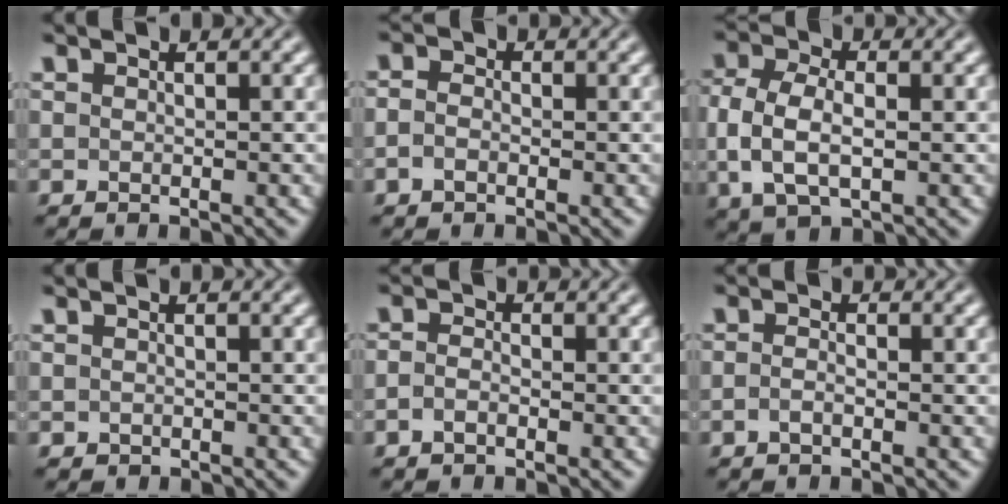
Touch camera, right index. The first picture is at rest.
{"total": 1.2, "force": [-0.8, 0.7, 0.6], "torque": [-0.012, -0.007, -0.014]}
{"total": 5.1, "force": [-0.3, 3.2, 4.0], "torque": [-0.097, -0.017, 0.009]}
{"total": 0.6, "force": [-0.5, 0.4, 0.0], "torque": [-0.005, -0.011, 0.000]}
{"total": 1.2, "force": [-1.1, 0.2, 0.5], "torque": [-0.008, -0.008, -0.018]}
{"total": 1.2, "force": [-1.0, -0.1, 0.6], "torque": [-0.011, -0.004, -0.018]}